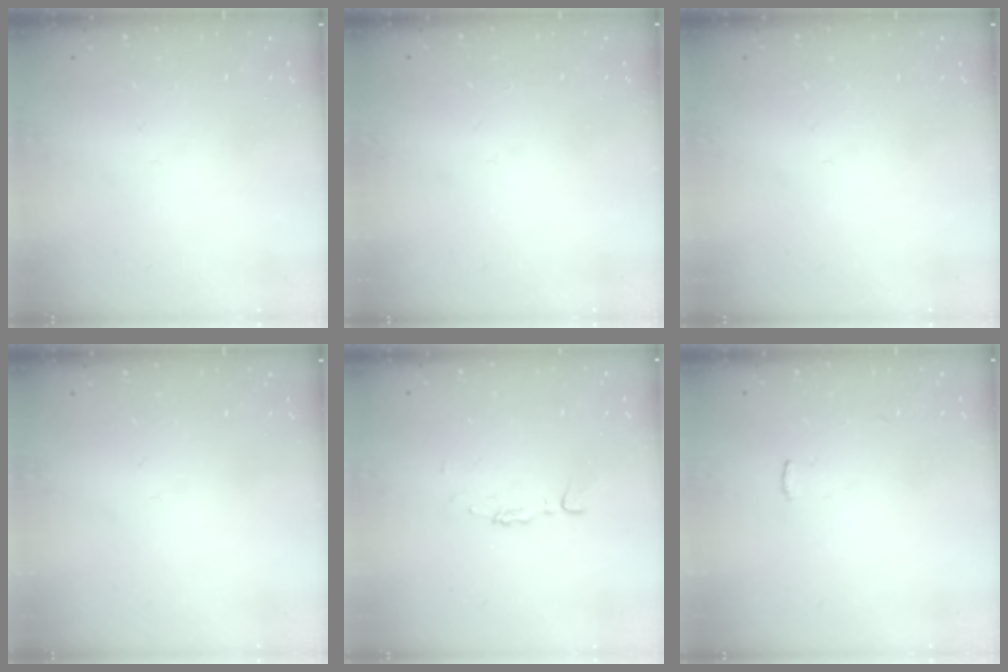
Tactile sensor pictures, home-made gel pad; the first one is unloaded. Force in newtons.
{"total": 1.6, "press": 1.6, "slide": 0.3}
{"total": 0.0}
{"total": 0.0}
{"total": 4.8, "press": 4.8, "slide": 0.4}
{"total": 5.5, "press": 5.5, "slide": 0.5}